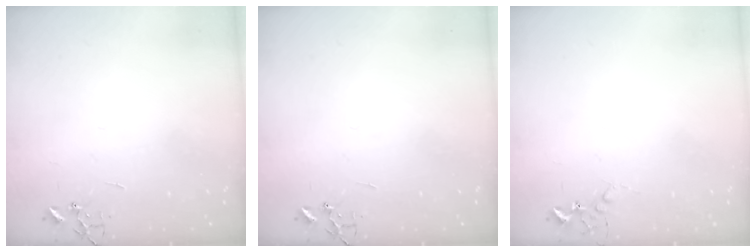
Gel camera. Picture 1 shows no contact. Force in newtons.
{"total": 0.0}
{"total": 5.2, "press": 5.1, "slide": 0.9}